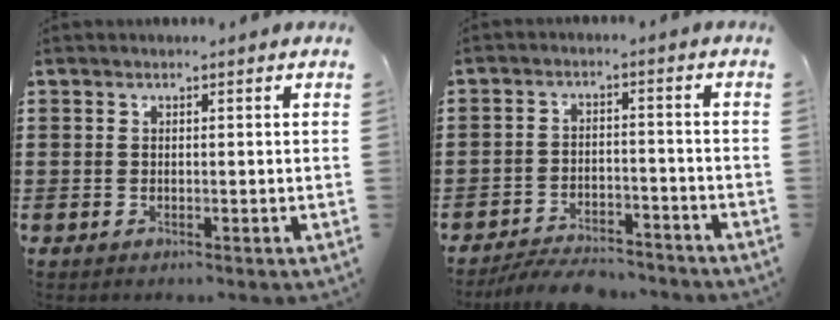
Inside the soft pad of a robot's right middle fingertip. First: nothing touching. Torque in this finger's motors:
{"motor_torque": [1.49, -0.65, 0.11, 0.09]}